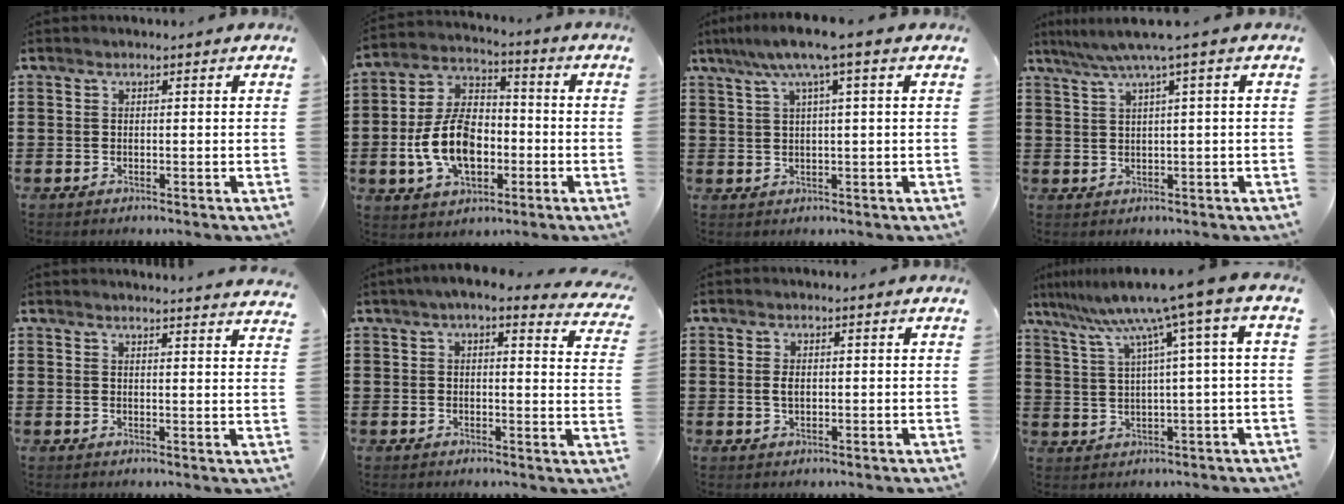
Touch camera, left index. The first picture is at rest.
{"total": 11.4, "force": [-2.6, 7.1, 8.6], "torque": [-0.196, 0.010, -0.050]}
{"total": 5.7, "force": [2.6, -0.2, 5.1], "torque": [-0.104, 0.004, 0.042]}
{"total": 3.8, "force": [1.5, -0.6, 3.5], "torque": [-0.068, -0.004, 0.022]}
{"total": 2.7, "force": [2.6, -0.7, 0.2], "torque": [-0.002, -0.017, 0.047]}
{"total": 4.0, "force": [3.2, 0.9, 2.3], "torque": [-0.056, -0.005, 0.057]}
{"total": 1.7, "force": [0.2, 0.8, 1.4], "torque": [-0.031, 0.004, 0.002]}
{"total": 8.4, "force": [4.7, -1.1, 6.9], "torque": [-0.149, -0.030, 0.070]}